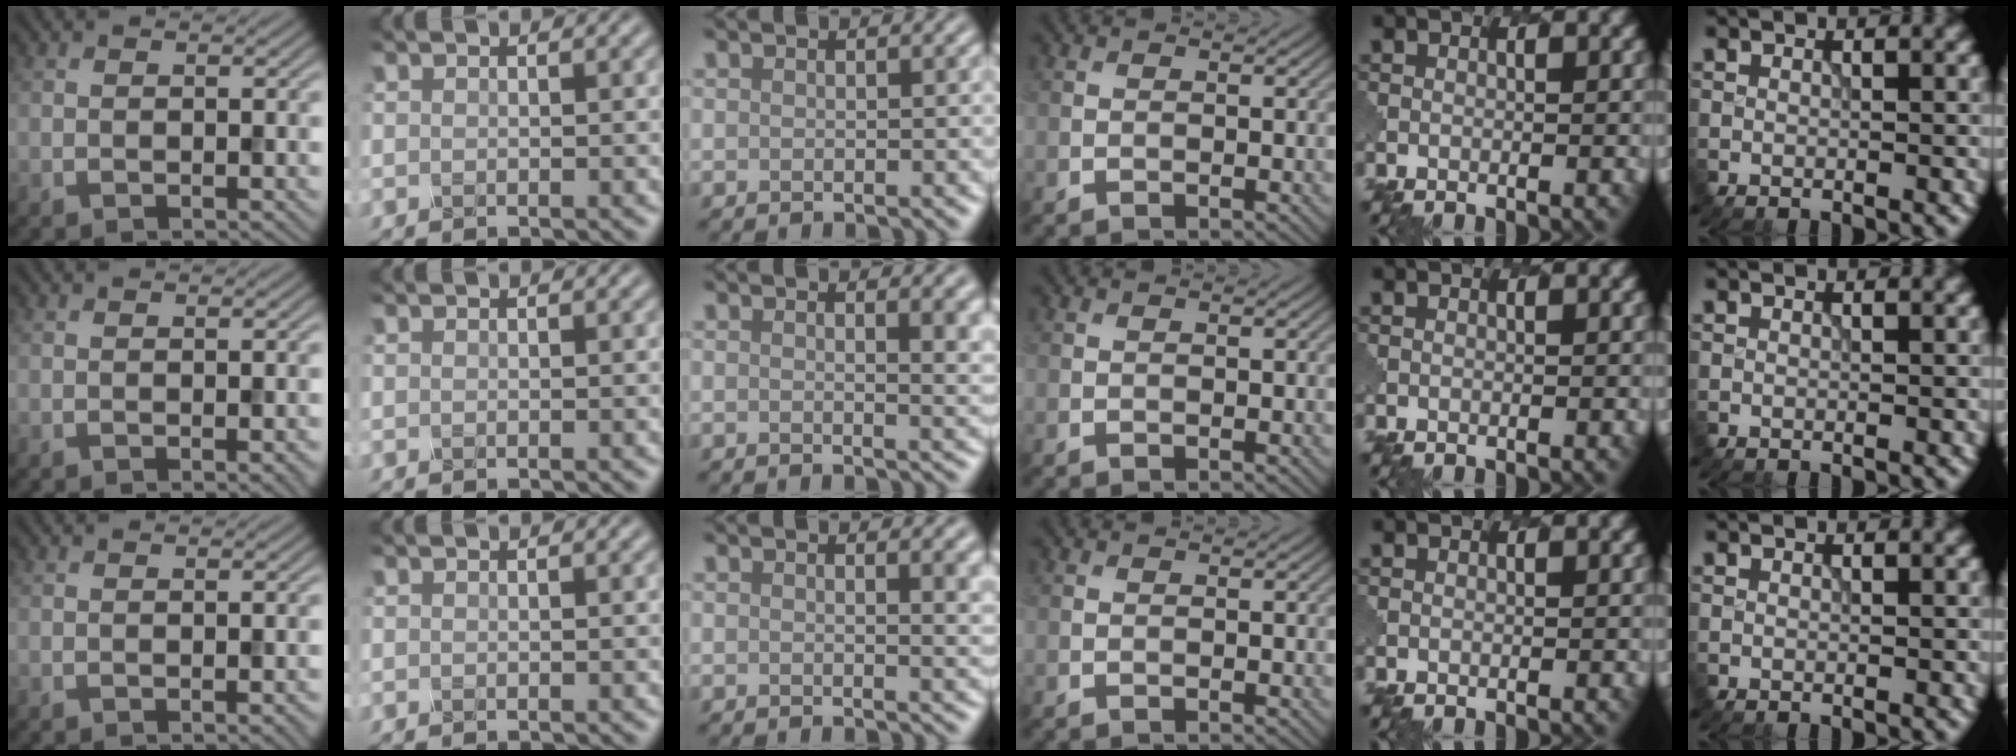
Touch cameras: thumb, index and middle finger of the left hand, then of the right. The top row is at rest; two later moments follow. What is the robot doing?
{"motion": "dispense", "object": "dispenser bottle"}